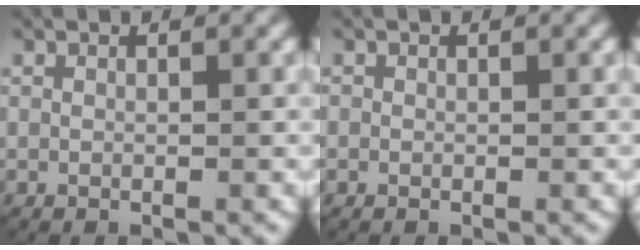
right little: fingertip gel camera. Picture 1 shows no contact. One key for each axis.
{"total": 0.0}